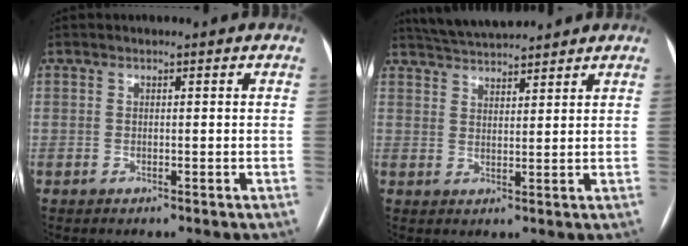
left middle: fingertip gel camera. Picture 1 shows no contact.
{"total": 8.2, "force": [7.7, 1.0, 2.7], "torque": [-0.054, 0.029, 0.130]}